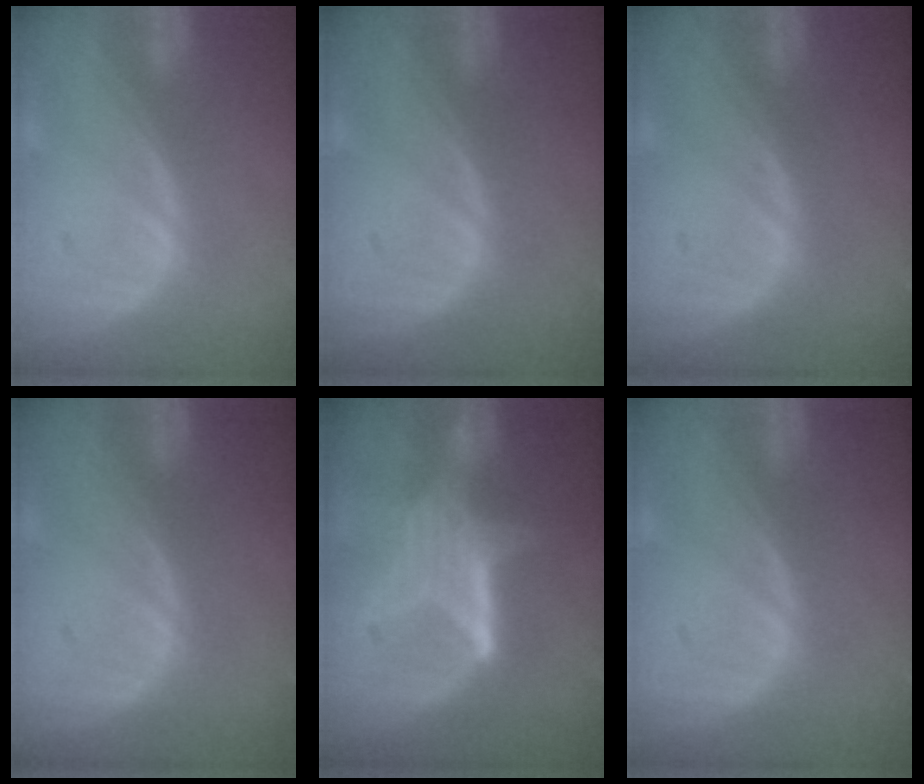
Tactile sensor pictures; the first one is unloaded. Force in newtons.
{"total": 0.0}
{"total": 0.0}
{"total": 0.0}
{"total": 6.6, "press": 5.9, "slide": 3.1}
{"total": 0.0}